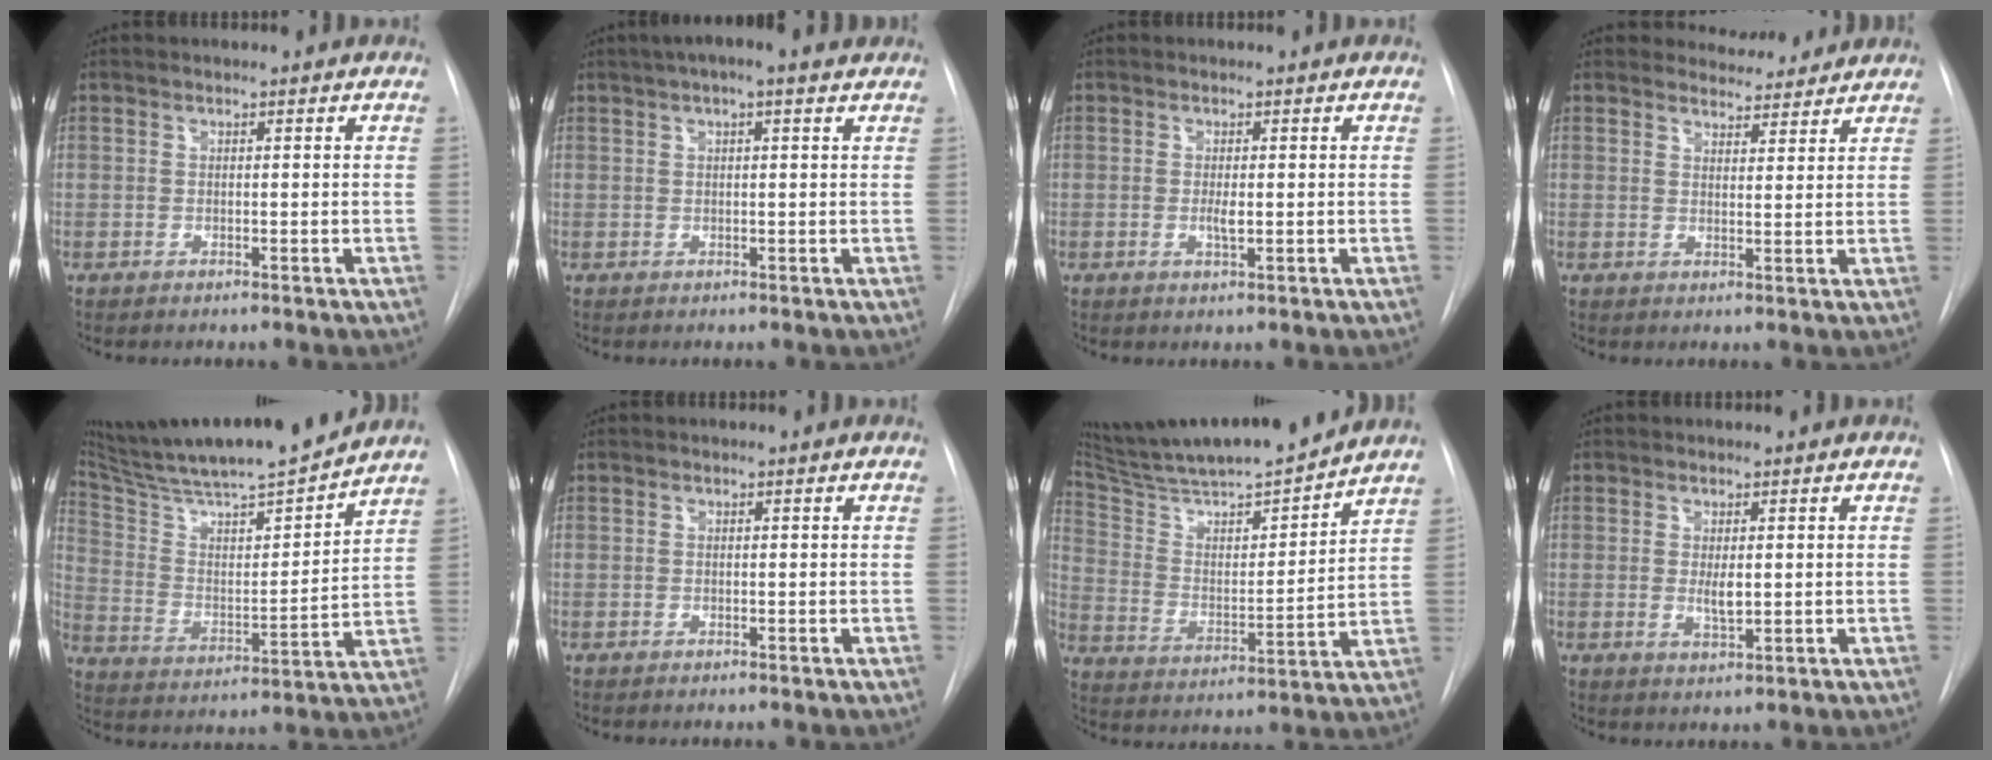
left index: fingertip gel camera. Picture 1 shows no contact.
{"total": 6.4, "force": [4.6, 1.3, 4.2], "torque": [-0.070, 0.034, 0.063]}
{"total": 1.4, "force": [0.0, 0.3, 1.3], "torque": [-0.028, -0.006, 0.000]}
{"total": 5.0, "force": [4.8, 1.4, -0.2], "torque": [0.004, -0.001, 0.060]}
{"total": 22.8, "force": [20.5, 0.8, 10.0], "torque": [-0.174, -0.014, 0.326]}
{"total": 0.0}
{"total": 22.0, "force": [19.8, 1.3, 9.5], "torque": [-0.163, -0.005, 0.319]}
{"total": 2.2, "force": [0.3, 0.8, 2.1], "torque": [-0.039, -0.008, 0.011]}